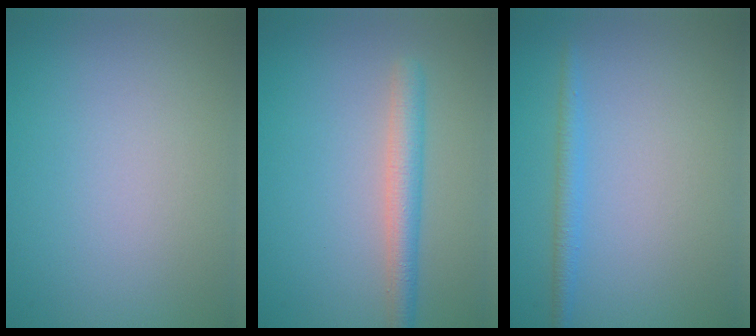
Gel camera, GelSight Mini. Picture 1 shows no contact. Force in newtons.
{"total": 3.0, "press": 3.0, "slide": 0.1}
{"total": 1.6, "press": 1.6, "slide": 0.1}